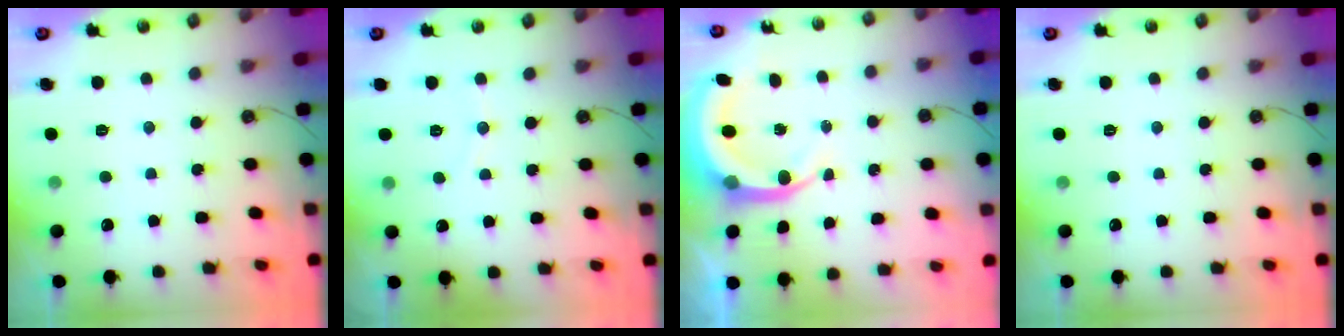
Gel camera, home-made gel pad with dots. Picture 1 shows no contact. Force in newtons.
{"total": 3.7, "press": 3.6, "slide": 0.8}
{"total": 8.4, "press": 8.2, "slide": 1.9}
{"total": 0.0}